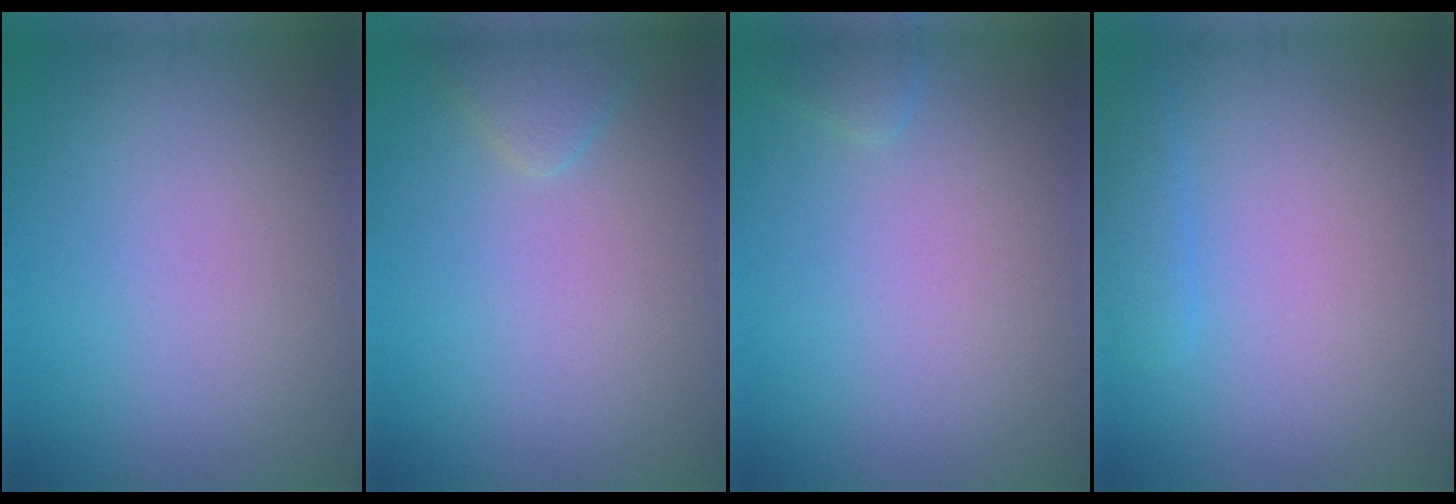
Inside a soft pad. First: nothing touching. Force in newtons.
{"total": 1.7, "press": 1.7, "slide": 0.1}
{"total": 0.9, "press": 0.9, "slide": 0.1}
{"total": 1.4, "press": 1.4, "slide": 0.1}